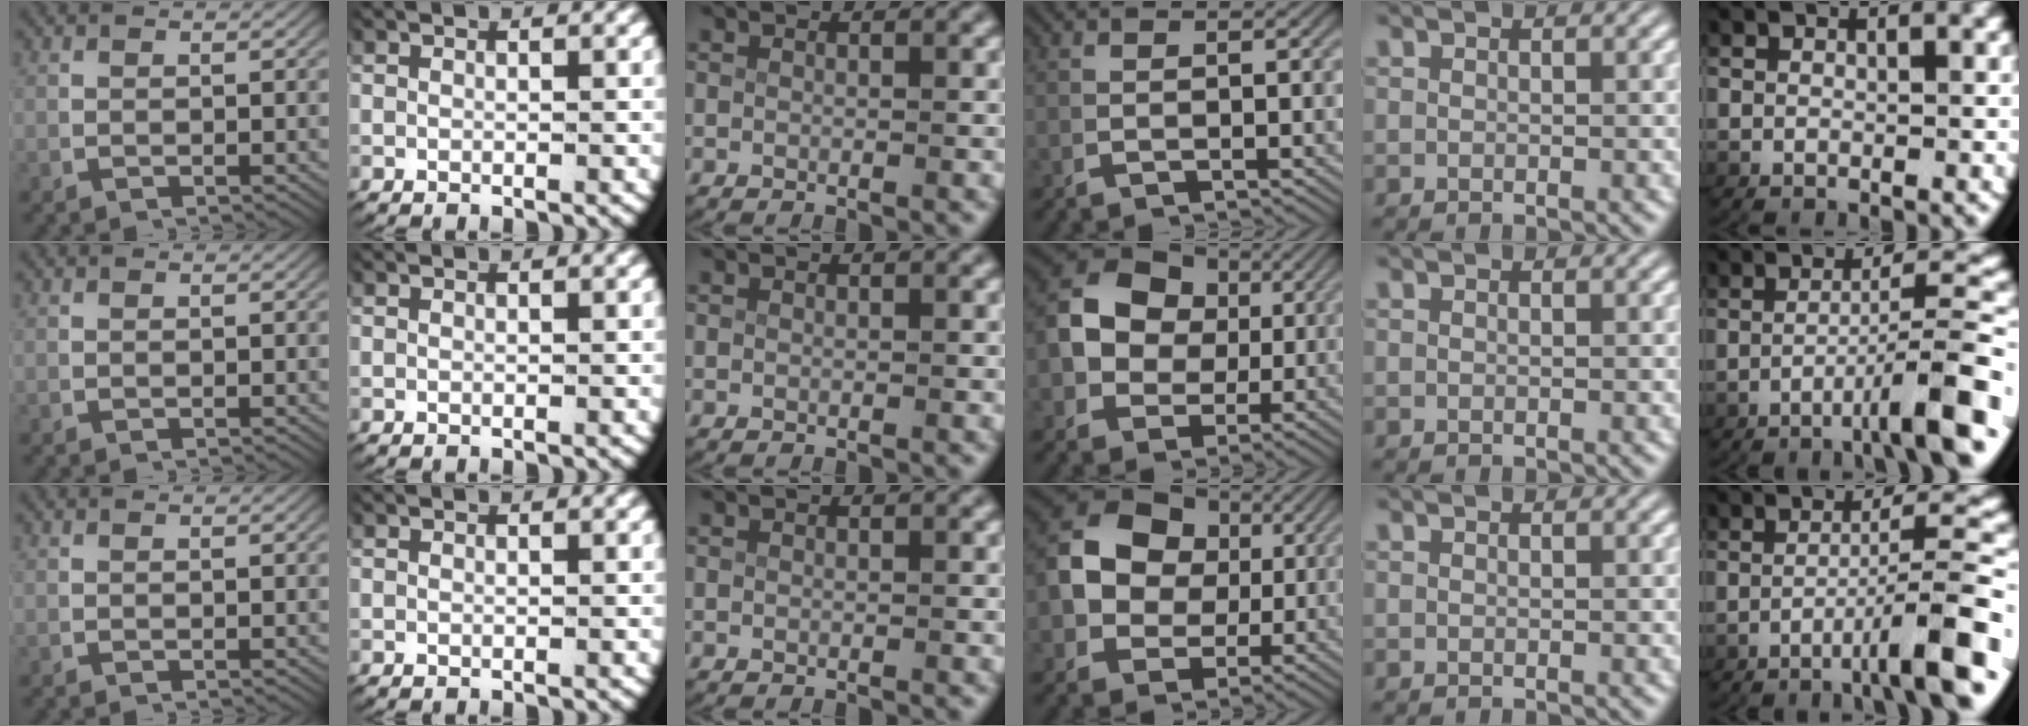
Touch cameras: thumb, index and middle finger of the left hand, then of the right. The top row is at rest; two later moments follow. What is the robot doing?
{"motion": "lift_and_place", "object": "paper towel"}